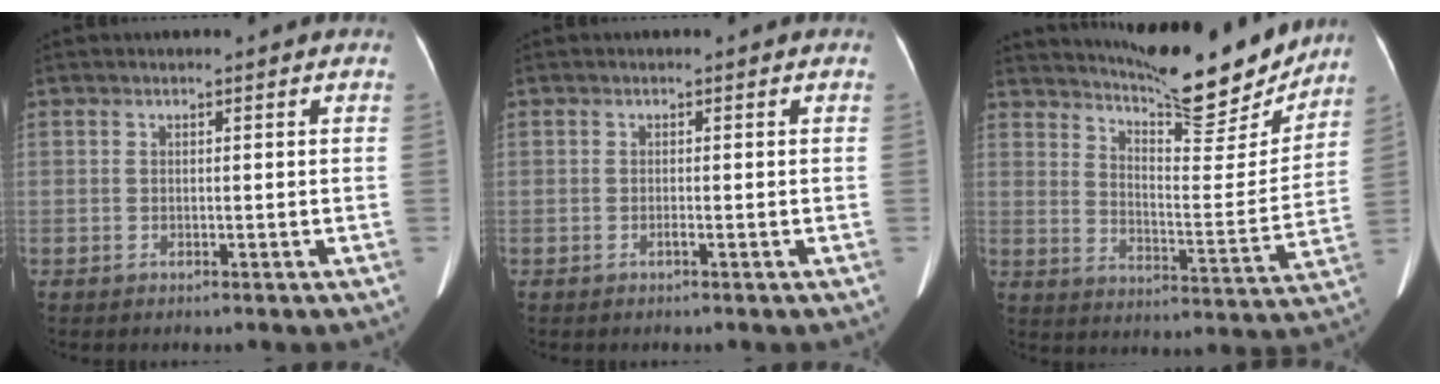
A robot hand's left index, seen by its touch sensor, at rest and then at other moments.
{"total": 0.0}
{"total": 17.9, "force": [16.2, 2.5, 7.2], "torque": [-0.113, -0.037, 0.226]}